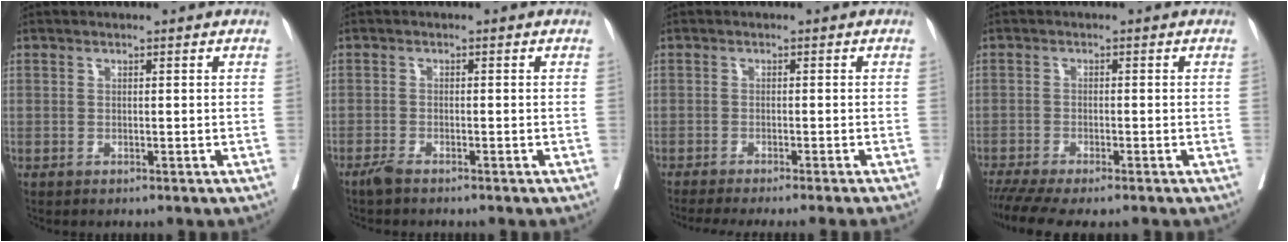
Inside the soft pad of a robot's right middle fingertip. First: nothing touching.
{"total": 1.8, "force": [-1.4, 0.3, 1.0], "torque": [-0.023, -0.002, -0.028]}
{"total": 9.2, "force": [-8.1, -1.4, 4.1], "torque": [-0.027, -0.025, -0.115]}
{"total": 7.8, "force": [-6.3, 1.1, 4.4], "torque": [-0.063, -0.013, -0.102]}